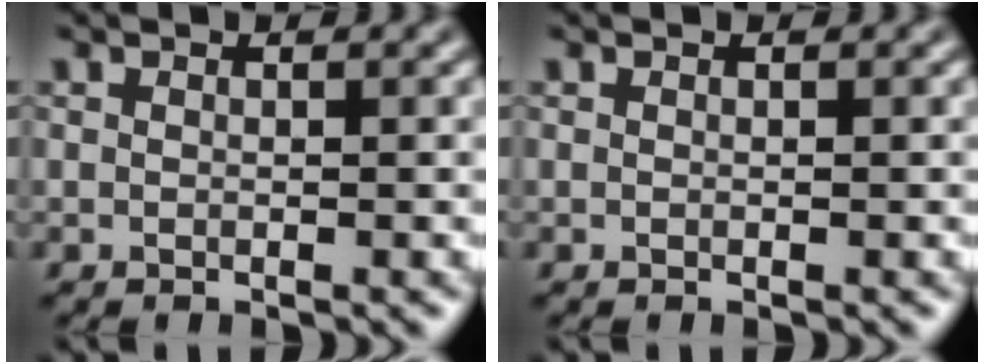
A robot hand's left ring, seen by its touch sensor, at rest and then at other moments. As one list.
[{"total": 0.0}]